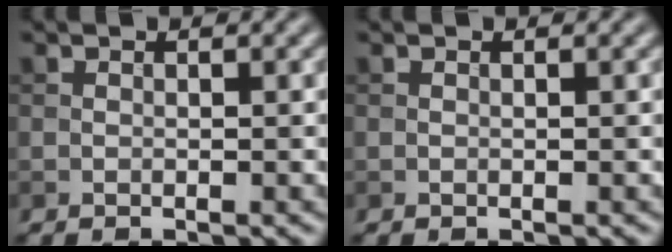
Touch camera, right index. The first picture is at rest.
{"total": 0.0}